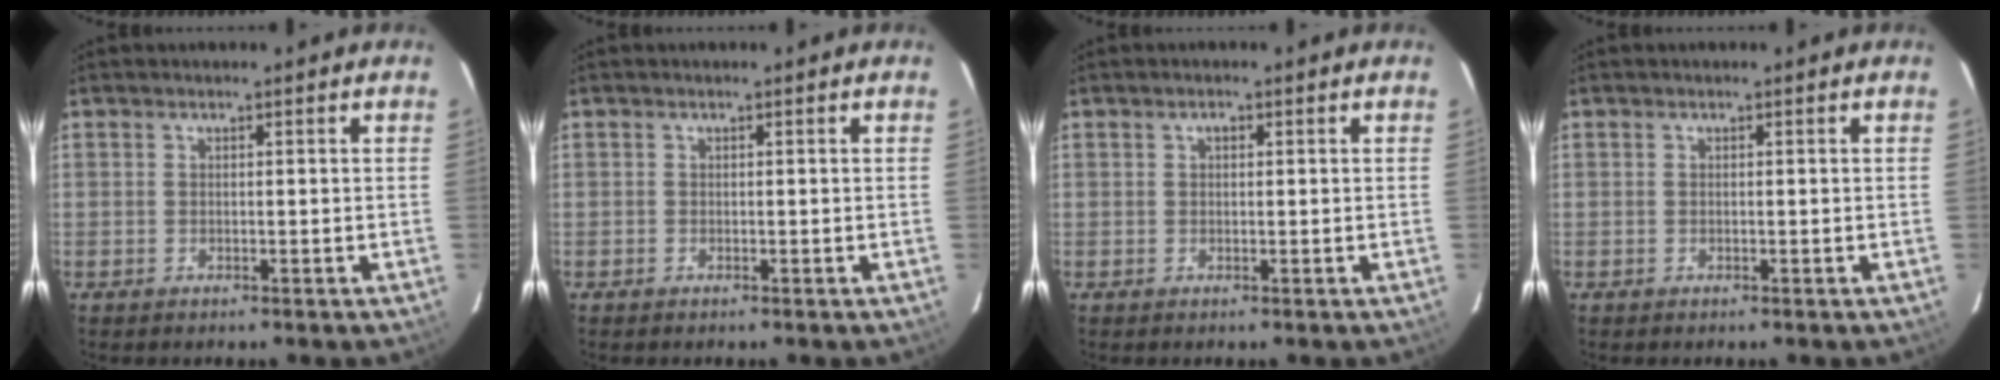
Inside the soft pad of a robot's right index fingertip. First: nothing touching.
{"total": 0.0}
{"total": 0.9, "force": [0.3, 0.6, 0.6], "torque": [-0.009, 0.005, 0.004]}
{"total": 0.0}